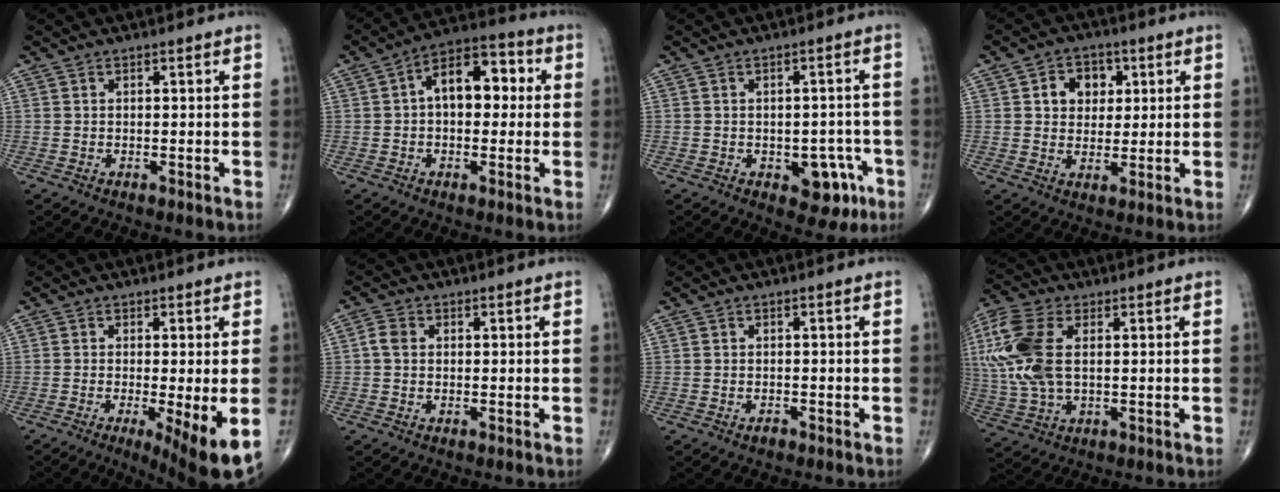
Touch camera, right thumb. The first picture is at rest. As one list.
[{"total": 11.2, "force": [1.3, 6.7, 8.8], "torque": [-0.105, 0.033, 0.008]}, {"total": 7.2, "force": [-2.9, 4.3, 5.0], "torque": [-0.028, 0.018, -0.030]}, {"total": 7.1, "force": [2.1, 5.6, 3.8], "torque": [-0.020, -0.002, 0.031]}, {"total": 10.7, "force": [-3.9, 1.7, 9.8], "torque": [-0.143, -0.027, -0.057]}, {"total": 2.4, "force": [0.1, 1.9, 1.5], "torque": [-0.029, 0.007, -0.003]}, {"total": 0.9, "force": [-0.7, 0.5, 0.4], "torque": [-0.006, 0.003, -0.012]}, {"total": 15.0, "force": [2.6, 8.3, 12.2], "torque": [-0.309, 0.007, 0.052]}]